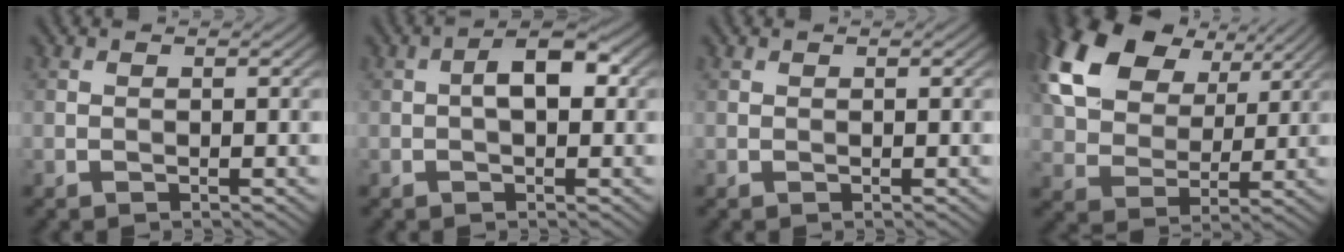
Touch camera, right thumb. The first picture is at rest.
{"total": 4.3, "force": [0.2, 2.0, 3.8], "torque": [-0.060, 0.010, -0.004]}
{"total": 0.0}
{"total": 16.6, "force": [8.1, 10.6, 9.9], "torque": [-0.230, 0.038, 0.139]}